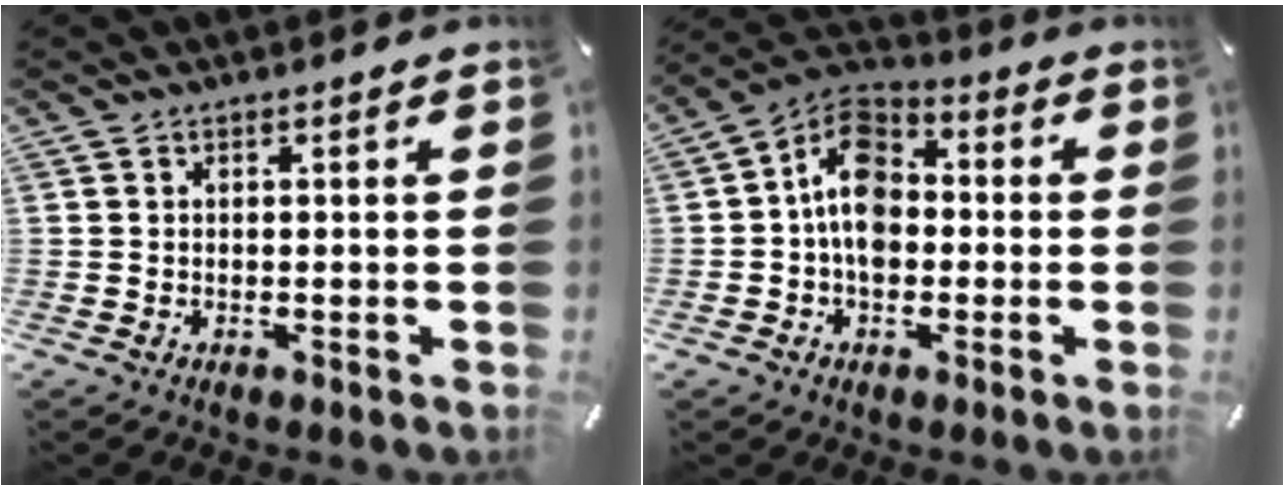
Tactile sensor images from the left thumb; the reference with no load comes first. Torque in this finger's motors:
{"motor_torque": [1.41, 2.17, 1.06, -0.42, 0.46]}